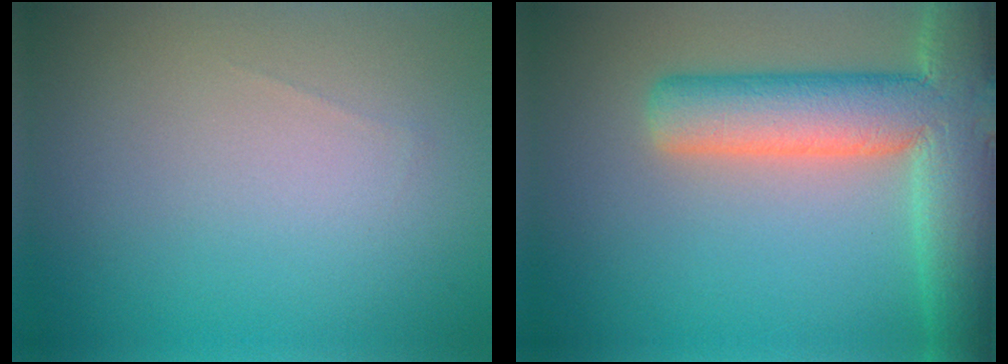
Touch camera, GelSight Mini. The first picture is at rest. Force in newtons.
{"total": 10.2, "press": 10.2, "slide": 0.8}